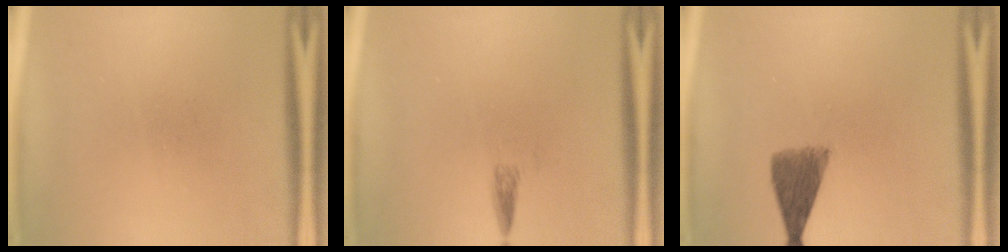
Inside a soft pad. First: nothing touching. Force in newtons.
{"total": 1.2}
{"total": 5.8}